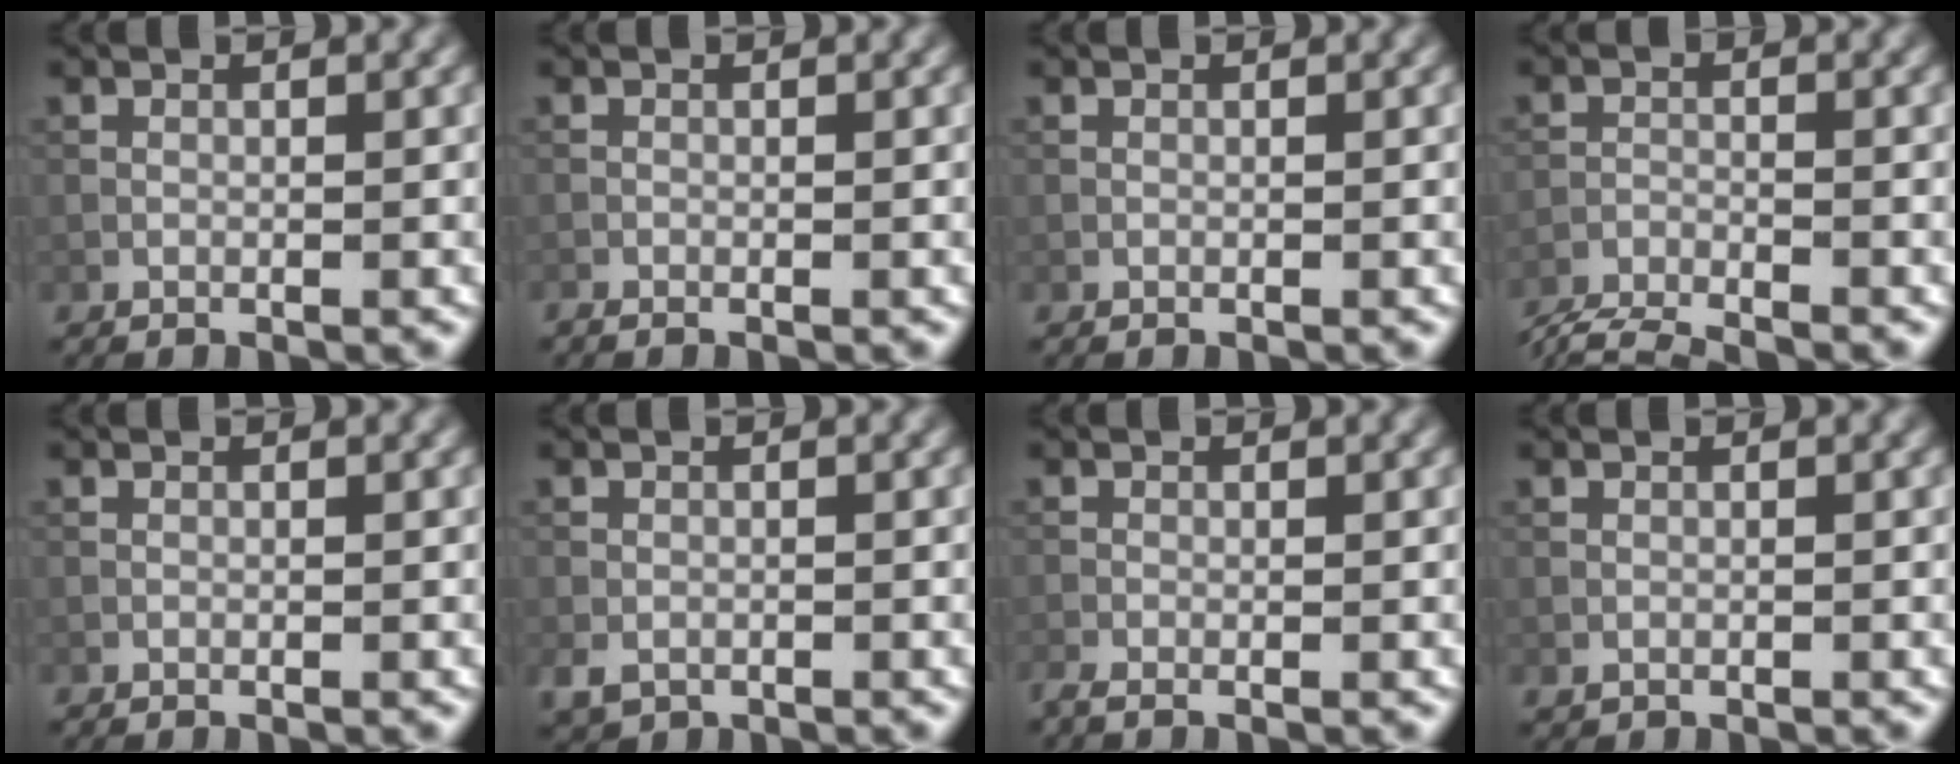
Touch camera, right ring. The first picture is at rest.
{"total": 0.5, "force": [-0.5, 0.1, 0.2], "torque": [-0.002, -0.003, -0.010]}
{"total": 0.0}
{"total": 6.6, "force": [-6.4, 0.7, 1.4], "torque": [-0.038, -0.023, -0.108]}
{"total": 0.0}
{"total": 2.0, "force": [-0.8, 1.5, 1.0], "torque": [-0.022, -0.009, -0.019]}
{"total": 1.1, "force": [-0.8, 0.2, 0.7], "torque": [-0.019, -0.007, -0.022]}
{"total": 0.0}